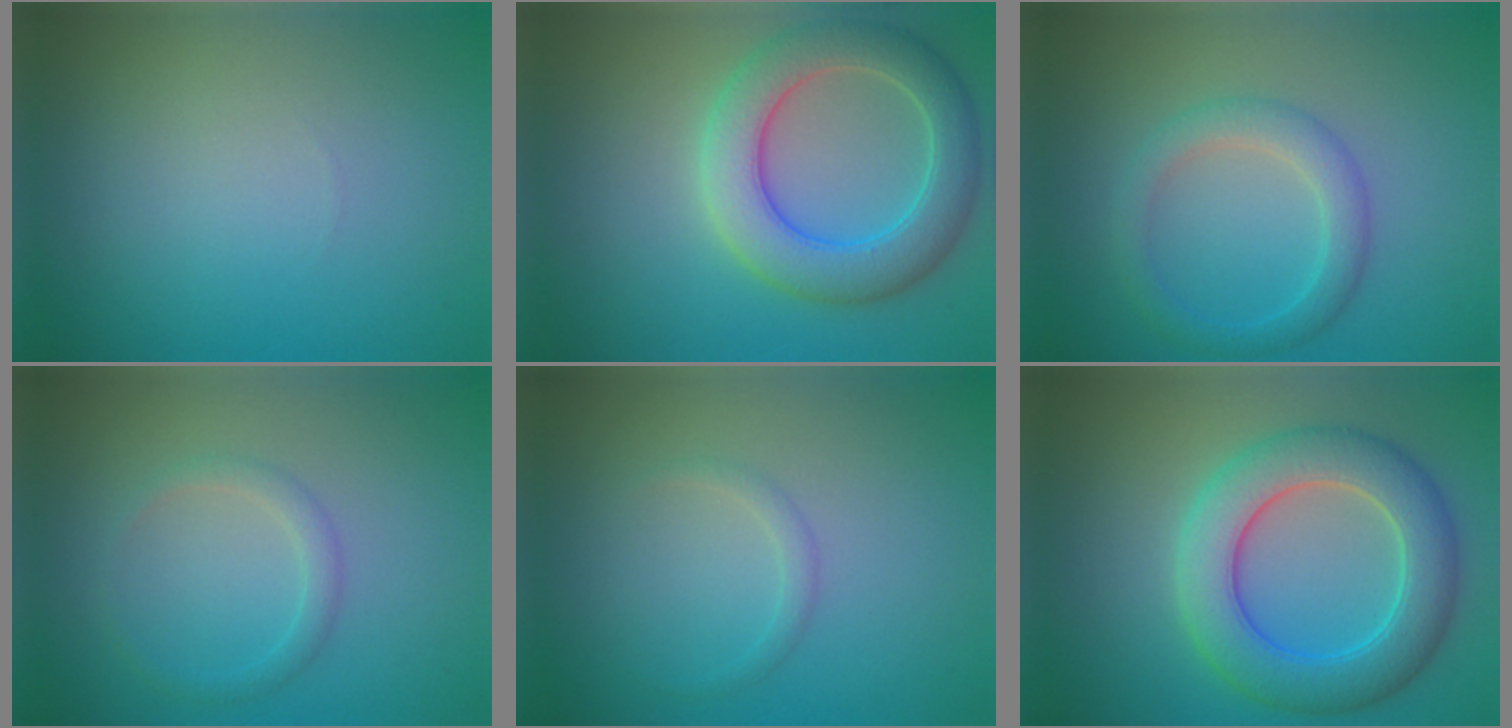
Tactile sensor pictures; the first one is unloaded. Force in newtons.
{"total": 6.5, "press": 6.5, "slide": 0.3}
{"total": 3.0, "press": 3.0, "slide": 0.1}
{"total": 1.5, "press": 1.5, "slide": 0.1}
{"total": 0.9, "press": 0.9, "slide": 0.1}
{"total": 7.1, "press": 7.1, "slide": 0.6}